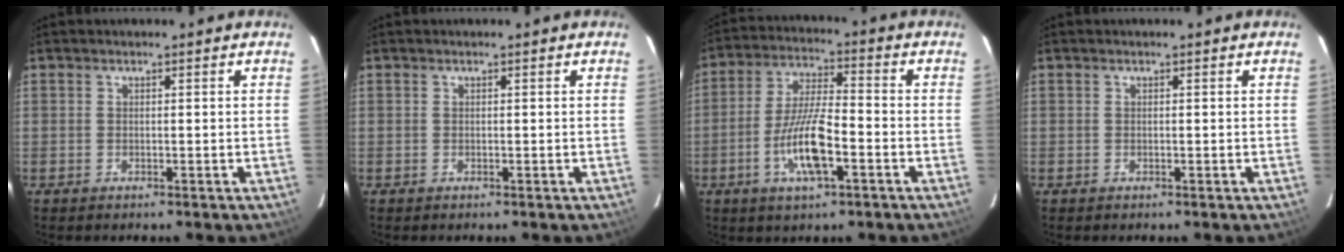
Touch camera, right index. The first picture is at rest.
{"total": 0.0}
{"total": 10.9, "force": [-4.1, 2.7, 9.7], "torque": [-0.198, -0.003, -0.076]}
{"total": 0.0}